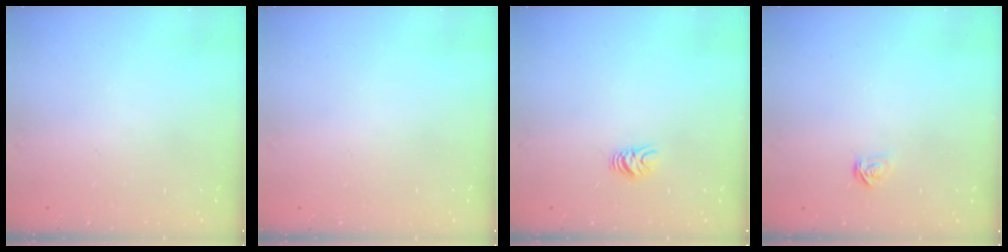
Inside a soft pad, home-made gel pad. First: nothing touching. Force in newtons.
{"total": 0.0}
{"total": 4.8, "press": 4.8, "slide": 0.4}
{"total": 2.3, "press": 2.3, "slide": 0.1}